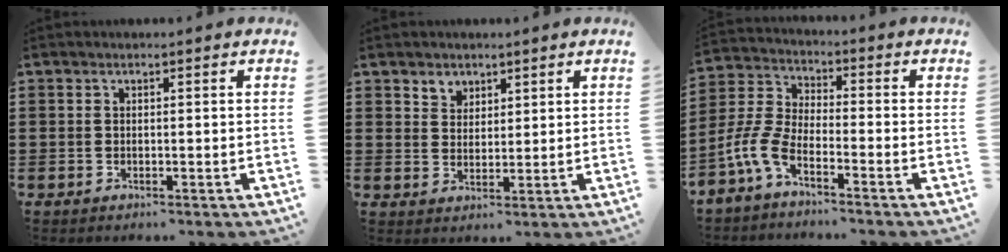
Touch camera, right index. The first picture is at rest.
{"total": 3.0, "force": [2.1, 2.1, -0.1], "torque": [-0.008, 0.007, 0.040]}
{"total": 6.1, "force": [-4.4, 1.7, 3.8], "torque": [-0.114, -0.012, -0.093]}